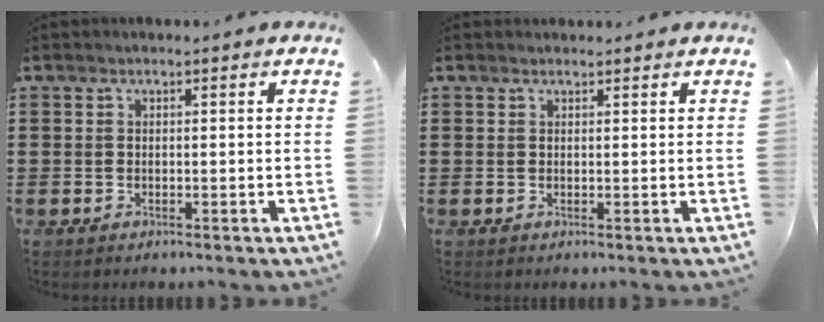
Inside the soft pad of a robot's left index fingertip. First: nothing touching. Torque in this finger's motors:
{"motor_torque": [2.14, 0.00, 0.04, 0.00]}